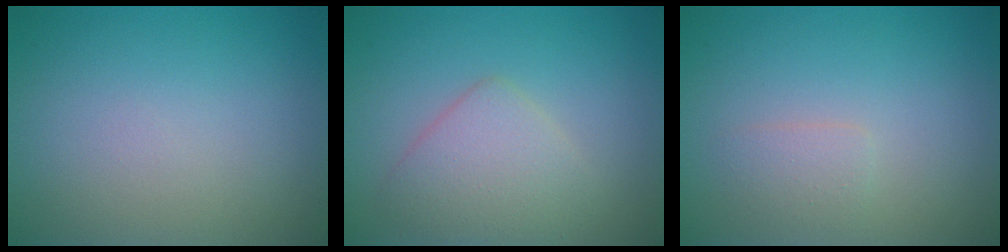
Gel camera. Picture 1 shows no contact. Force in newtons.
{"total": 3.4, "press": 3.4, "slide": 0.1}
{"total": 1.3, "press": 1.3, "slide": 0.0}